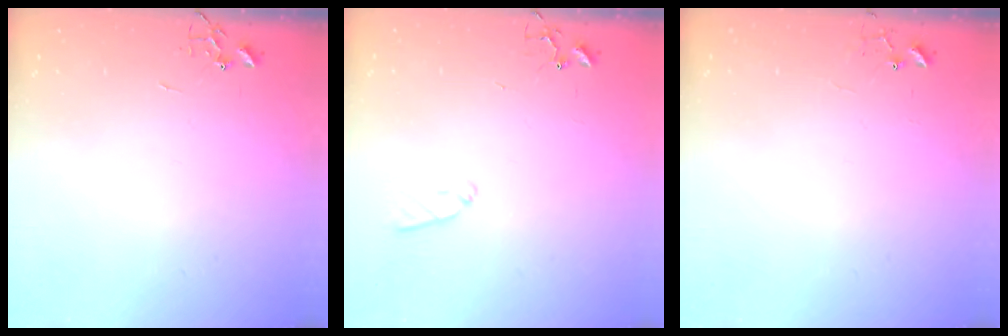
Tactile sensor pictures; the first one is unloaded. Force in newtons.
{"total": 5.7, "press": 5.7, "slide": 0.6}
{"total": 6.1, "press": 6.0, "slide": 0.4}